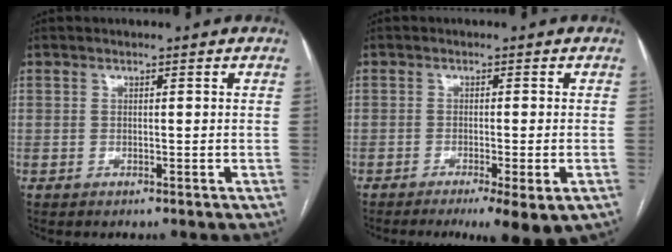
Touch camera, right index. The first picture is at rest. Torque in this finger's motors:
{"motor_torque": [0.99, -0.56, 0.32, 0.07]}